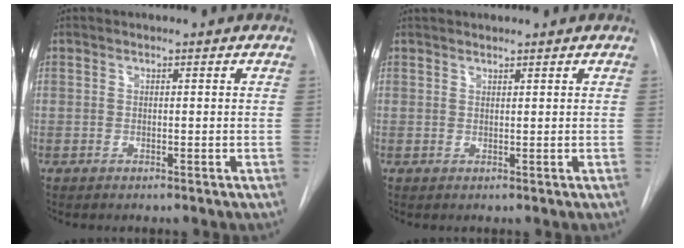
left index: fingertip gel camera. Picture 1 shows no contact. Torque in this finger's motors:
{"motor_torque": [-0.06, -0.02, 0.02, 0.01]}